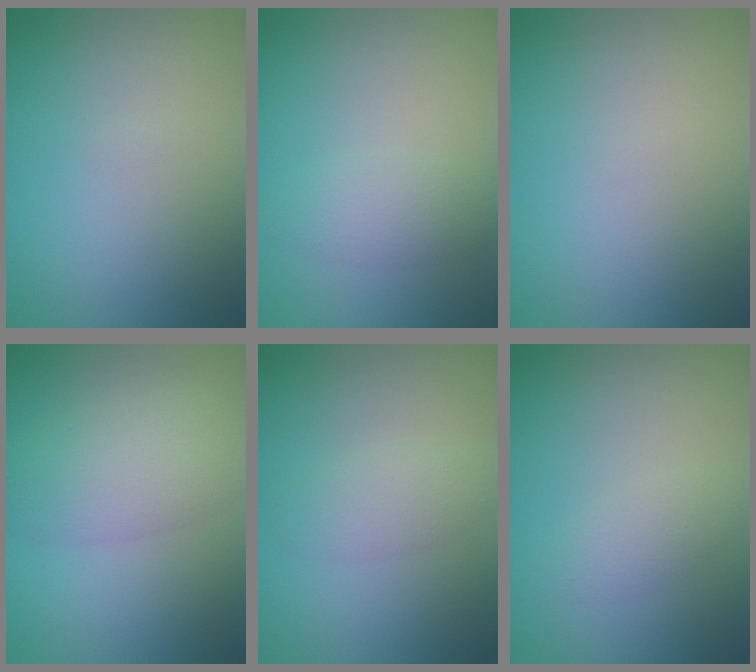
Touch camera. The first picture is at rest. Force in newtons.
{"total": 2.2, "press": 2.2, "slide": 0.1}
{"total": 0.0}
{"total": 4.7, "press": 4.7, "slide": 0.2}
{"total": 1.5, "press": 1.5, "slide": 0.0}
{"total": 1.7, "press": 1.7, "slide": 0.1}